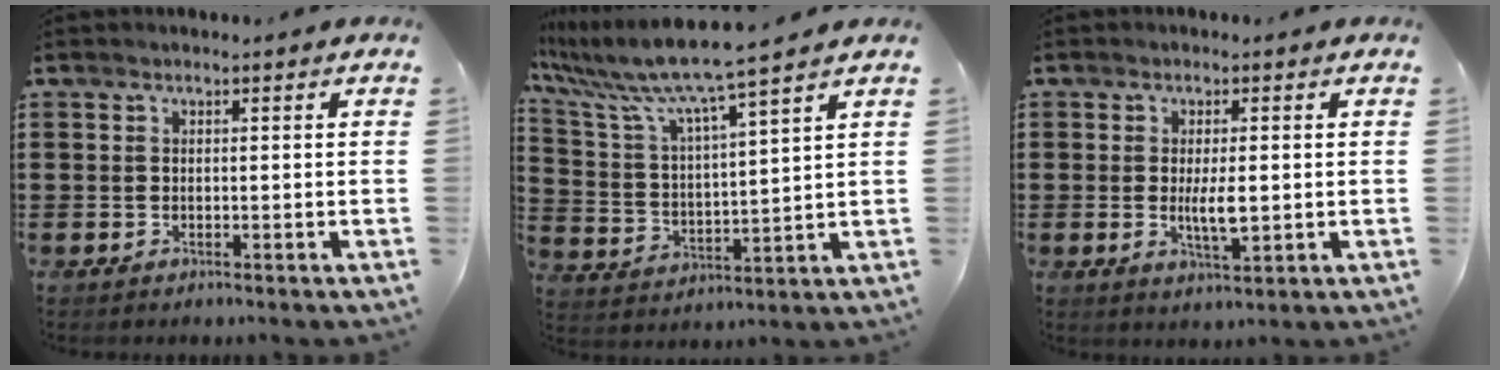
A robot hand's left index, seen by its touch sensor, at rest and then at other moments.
{"total": 8.5, "force": [7.3, -0.6, 4.4], "torque": [-0.118, -0.048, 0.117]}
{"total": 4.5, "force": [0.0, 1.2, 4.3], "torque": [-0.076, -0.006, -0.004]}